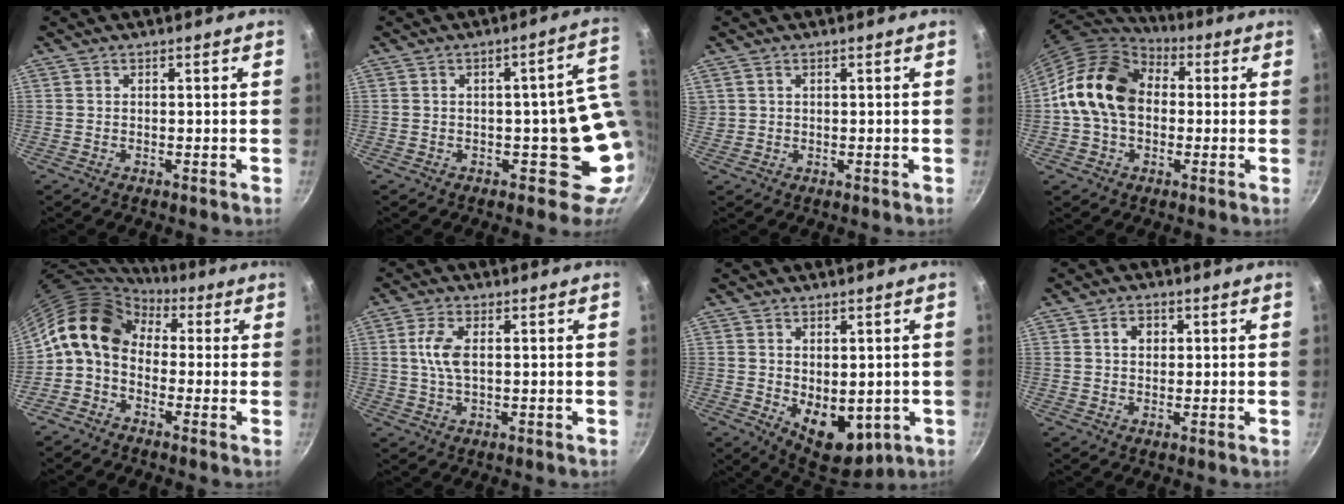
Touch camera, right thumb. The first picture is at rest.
{"total": 10.5, "force": [0.6, 6.4, 8.3], "torque": [-0.028, 0.000, 0.014]}
{"total": 1.2, "force": [0.6, 0.9, 0.4], "torque": [-0.004, 0.007, 0.015]}
{"total": 16.2, "force": [0.7, 11.9, 11.0], "torque": [-0.167, 0.031, -0.003]}
{"total": 10.8, "force": [1.3, 7.9, 7.2], "torque": [-0.106, 0.030, -0.004]}
{"total": 5.4, "force": [0.7, 2.5, 4.7], "torque": [-0.098, 0.004, 0.012]}
{"total": 10.6, "force": [-1.4, 6.8, 8.1], "torque": [-0.085, -0.020, -0.001]}
{"total": 3.0, "force": [0.8, 2.4, 1.7], "torque": [-0.011, 0.004, 0.011]}